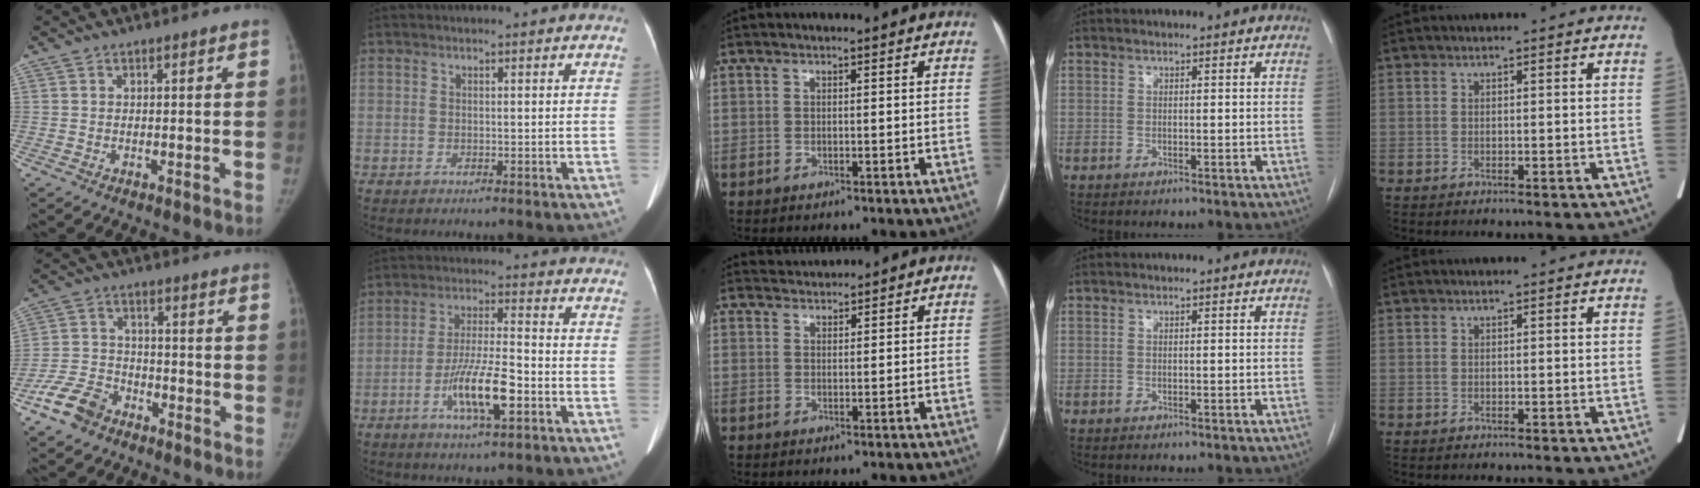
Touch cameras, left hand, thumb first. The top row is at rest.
{"thumb": {"total": 8.1, "force": [-5.5, 5.0, 3.1], "torque": [-0.059, 0.025, -0.111]}, "index": {"total": 9.6, "force": [-3.9, 1.5, 8.7], "torque": [-0.164, -0.006, -0.073]}, "middle": {"total": 2.1, "force": [2.1, 0.0, -0.5], "torque": [-0.002, 0.013, 0.044]}}